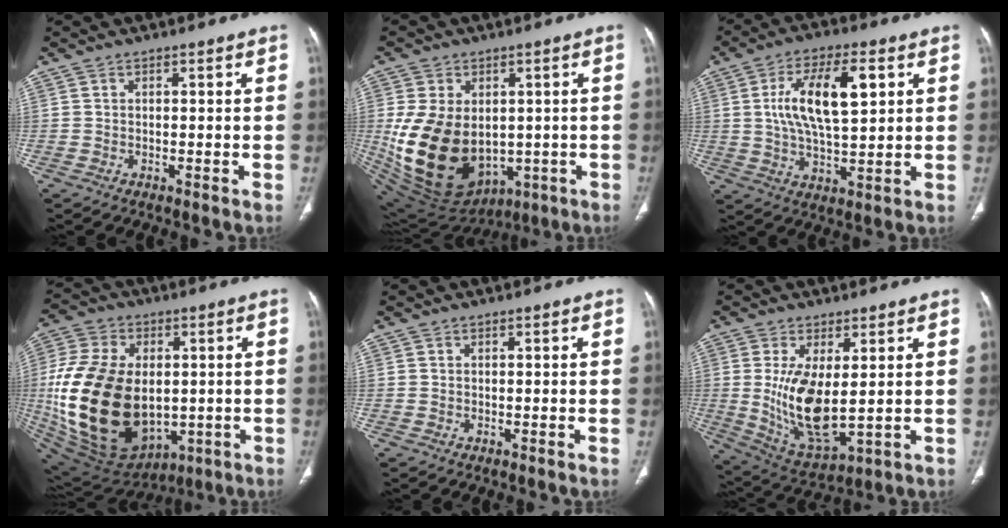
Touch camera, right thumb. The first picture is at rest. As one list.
[{"total": 19.4, "force": [-1.2, 13.7, 13.8], "torque": [-0.243, -0.015, 0.021]}, {"total": 14.1, "force": [3.5, 5.8, 12.4], "torque": [-0.217, -0.002, 0.063]}, {"total": 27.0, "force": [-1.5, 17.6, 20.4], "torque": [-0.404, -0.015, 0.007]}, {"total": 0.0}, {"total": 12.6, "force": [0.8, 5.3, 11.4], "torque": [-0.214, -0.028, 0.036]}]